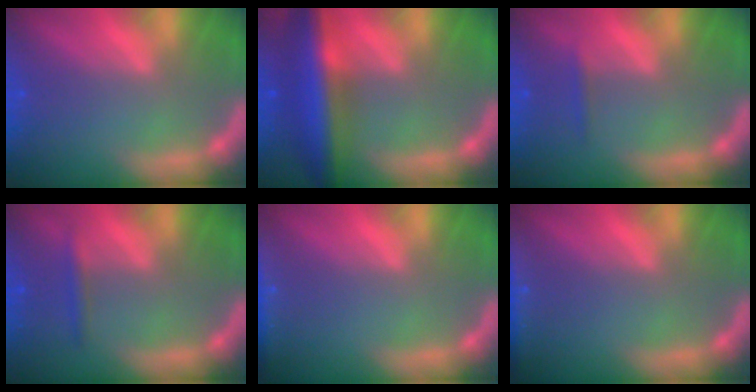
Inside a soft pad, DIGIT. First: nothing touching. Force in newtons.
{"total": 9.0}
{"total": 0.9}
{"total": 1.4}
{"total": 4.0}
{"total": 4.0}